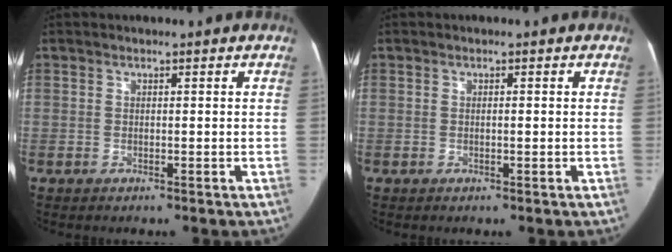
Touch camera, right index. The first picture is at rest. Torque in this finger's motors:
{"motor_torque": [-0.16, 0.11, -0.03, -0.01]}